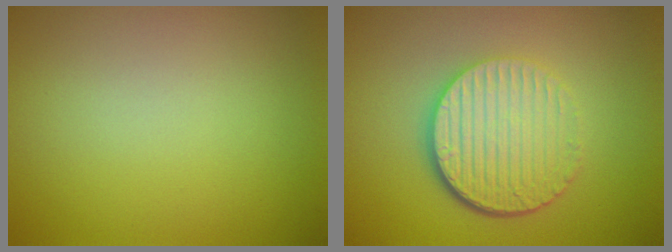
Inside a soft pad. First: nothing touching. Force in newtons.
{"total": 6.1, "press": 4.2, "slide": 4.4}